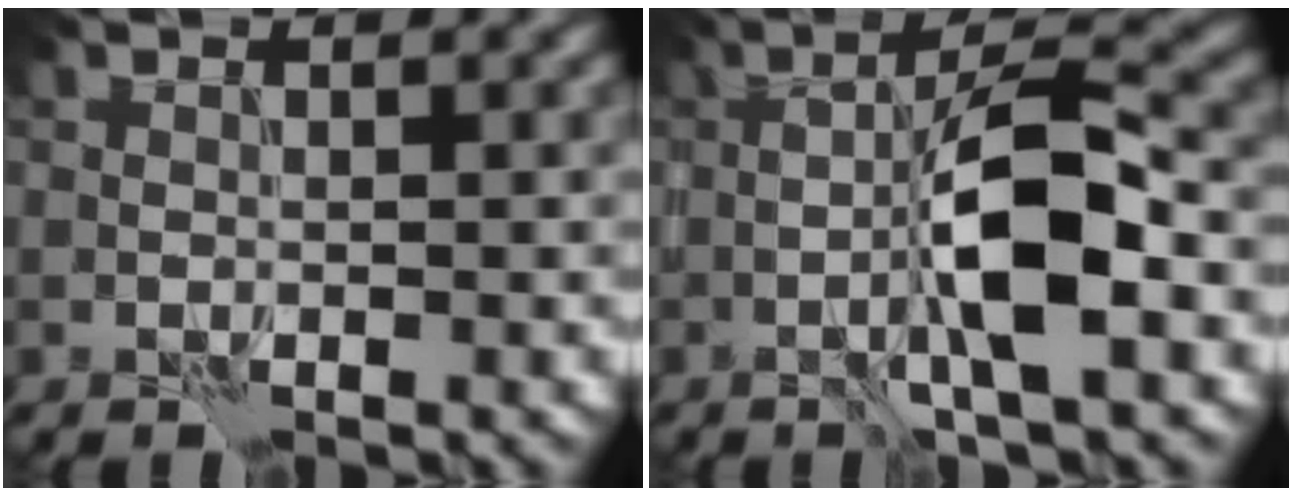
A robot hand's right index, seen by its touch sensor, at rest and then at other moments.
{"total": 5.8, "force": [-1.0, 0.7, 5.7], "torque": [-0.114, 0.009, -0.026]}